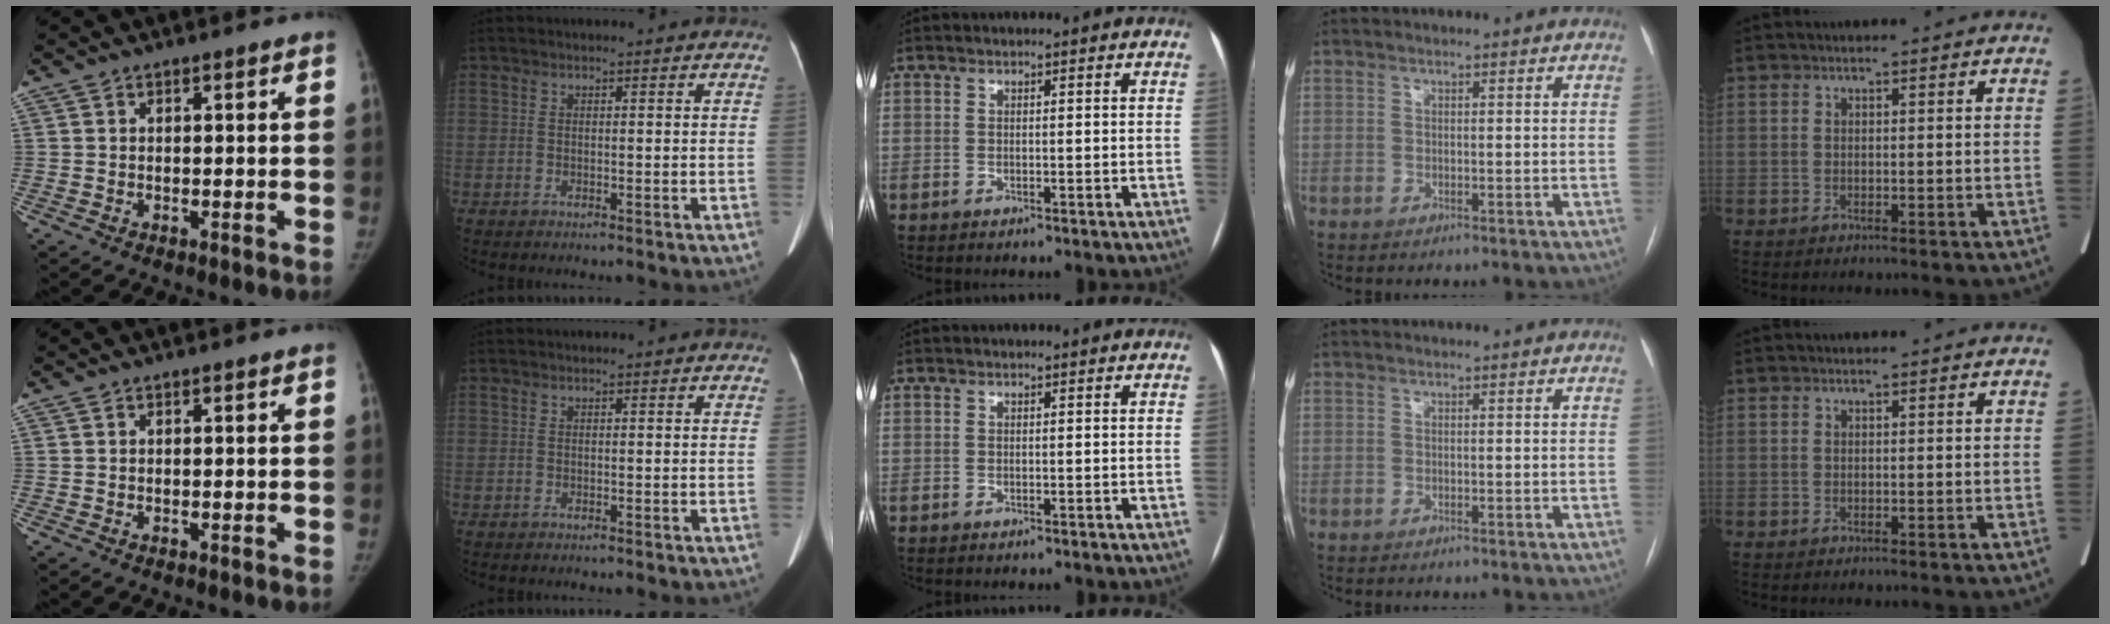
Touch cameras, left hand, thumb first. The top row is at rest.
{}